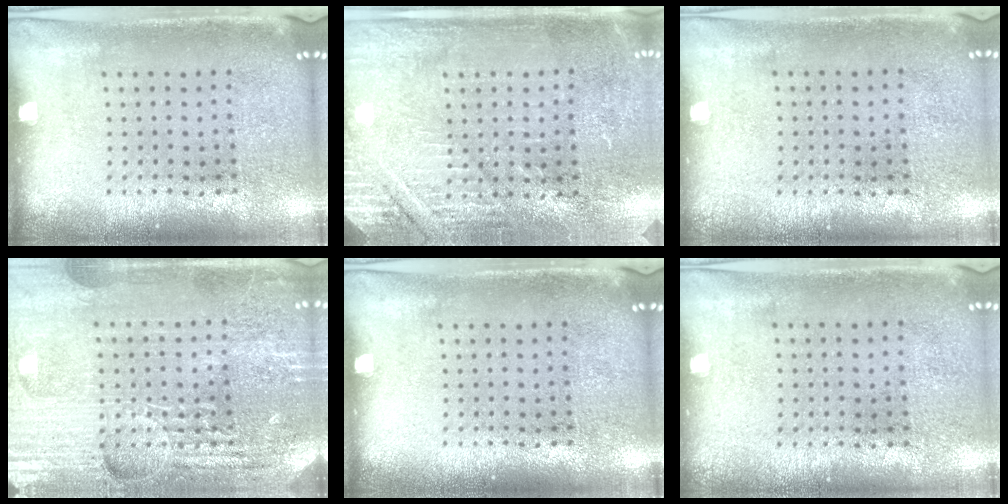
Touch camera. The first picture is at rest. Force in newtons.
{"total": 2.8, "press": 2.8, "slide": 0.4}
{"total": 0.0}
{"total": 4.8, "press": 4.5, "slide": 1.7}
{"total": 0.0}
{"total": 0.0}